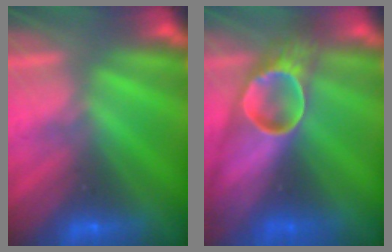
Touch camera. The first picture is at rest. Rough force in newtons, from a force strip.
{"total": 6.9}